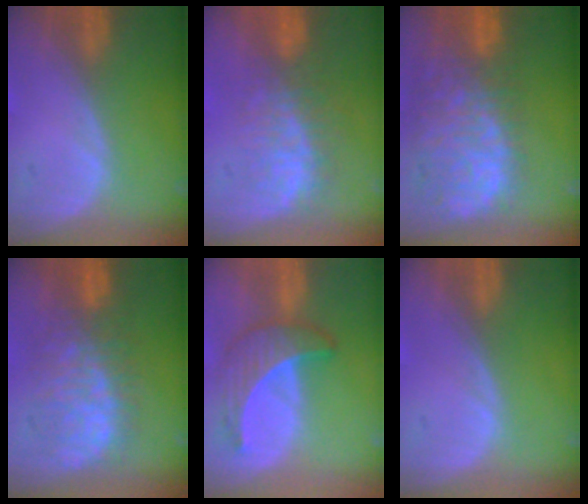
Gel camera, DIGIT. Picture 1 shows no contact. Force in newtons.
{"total": 7.6, "press": 7.1, "slide": 2.8}
{"total": 13.3, "press": 11.0, "slide": 7.4}
{"total": 8.6, "press": 8.6, "slide": 0.4}
{"total": 6.9, "press": 6.2, "slide": 3.0}
{"total": 0.0}